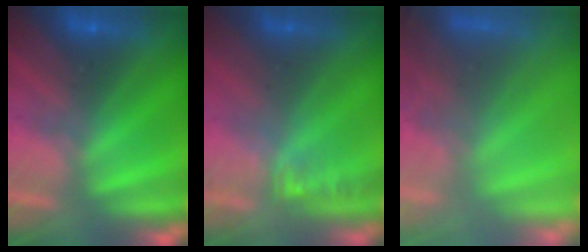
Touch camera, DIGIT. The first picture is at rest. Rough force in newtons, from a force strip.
{"total": 1.2}
{"total": 7.1}